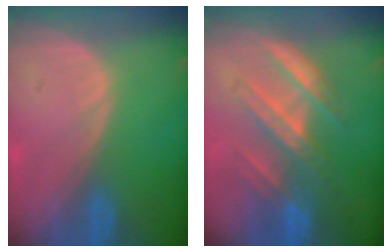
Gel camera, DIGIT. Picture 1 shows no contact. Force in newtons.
{"total": 7.0, "press": 7.0, "slide": 0.2}